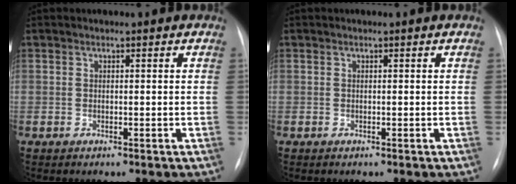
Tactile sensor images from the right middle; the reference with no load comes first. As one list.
[{"total": 0.0}]